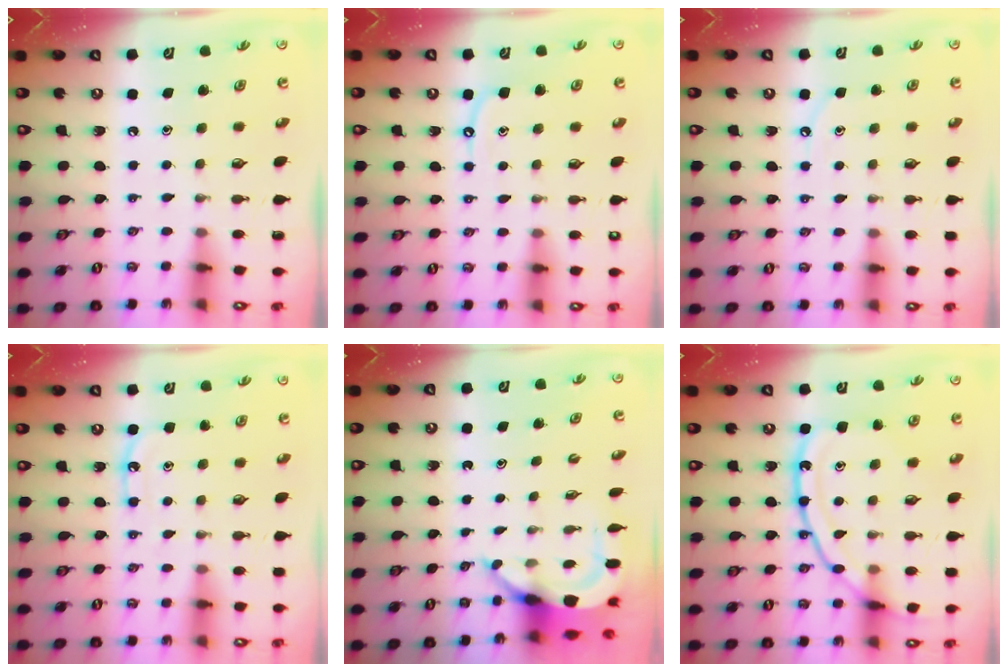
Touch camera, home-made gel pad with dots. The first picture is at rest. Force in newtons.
{"total": 5.0, "press": 5.0, "slide": 0.6}
{"total": 4.5, "press": 4.4, "slide": 0.6}
{"total": 7.0, "press": 6.9, "slide": 0.6}
{"total": 6.5, "press": 6.4, "slide": 0.9}
{"total": 15.8, "press": 15.7, "slide": 1.6}